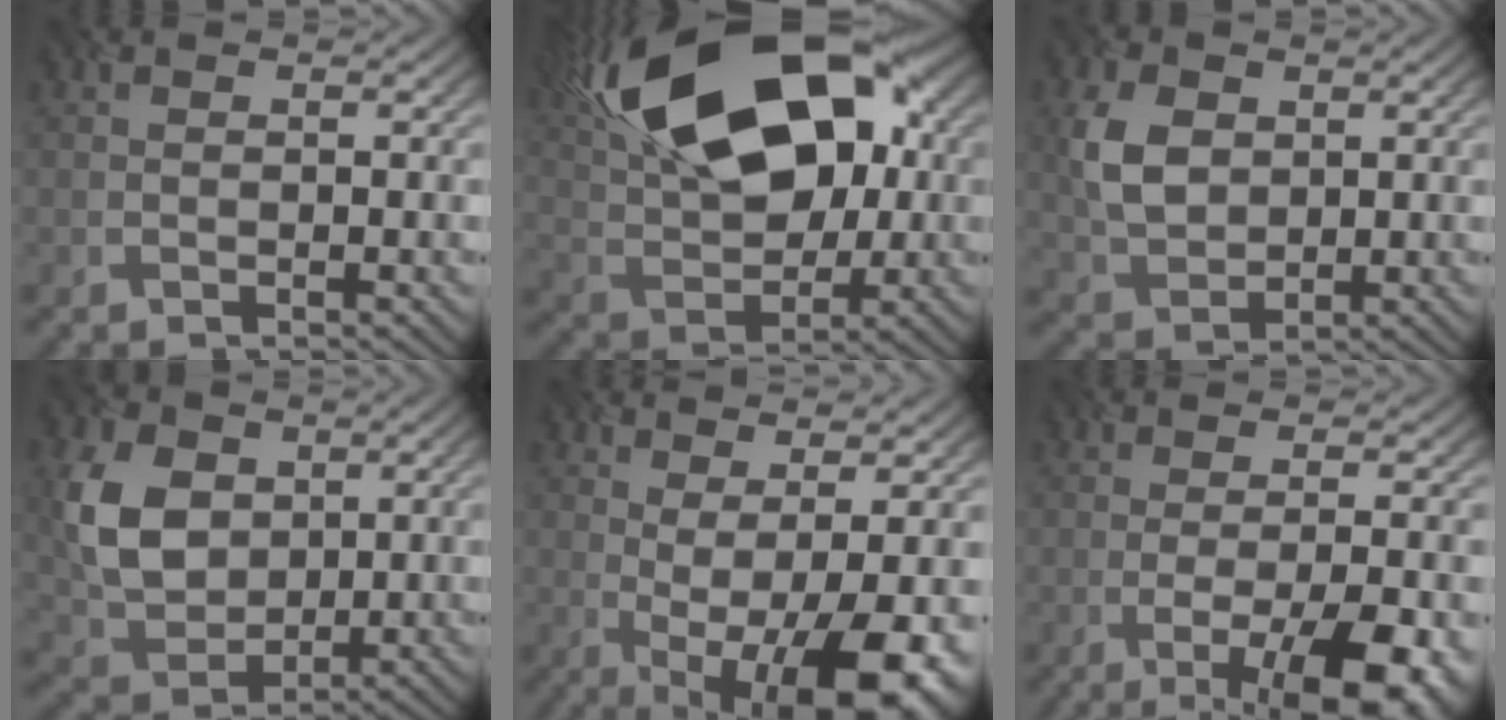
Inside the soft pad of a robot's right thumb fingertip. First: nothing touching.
{"total": 19.0, "force": [6.9, 11.0, 14.0], "torque": [-0.254, 0.057, 0.098]}
{"total": 4.6, "force": [1.0, 3.7, 2.4], "torque": [-0.073, 0.008, 0.029]}
{"total": 7.5, "force": [1.5, 6.1, 4.1], "torque": [-0.120, 0.004, 0.036]}
{"total": 12.1, "force": [-2.6, 4.1, 11.1], "torque": [-0.155, 0.009, -0.017]}
{"total": 12.0, "force": [-4.5, 3.8, 10.4], "torque": [-0.123, 0.003, -0.053]}